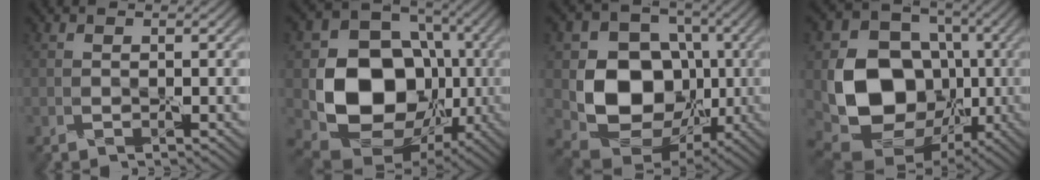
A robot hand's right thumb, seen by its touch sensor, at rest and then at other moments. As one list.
[{"total": 13.2, "force": [-1.3, 10.9, 7.3], "torque": [-0.125, -0.024, -0.024]}, {"total": 10.7, "force": [-0.7, 9.2, 5.5], "torque": [-0.096, -0.008, -0.023]}, {"total": 12.3, "force": [-1.2, 10.4, 6.4], "torque": [-0.118, -0.017, -0.027]}]